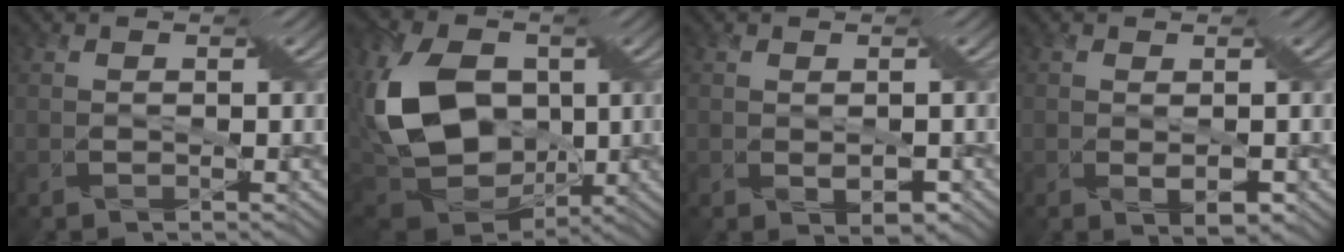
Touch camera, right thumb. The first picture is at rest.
{"total": 16.4, "force": [0.3, 11.4, 11.8], "torque": [-0.288, -0.018, 0.007]}
{"total": 2.3, "force": [-0.2, 1.3, 1.9], "torque": [-0.038, -0.012, 0.006]}
{"total": 2.8, "force": [-0.4, 1.1, 2.5], "torque": [-0.048, -0.014, 0.001]}